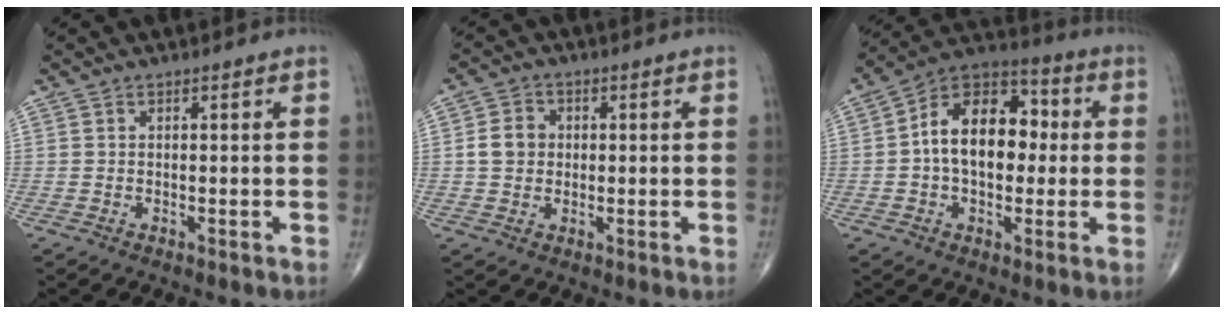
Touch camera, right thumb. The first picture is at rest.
{"total": 4.8, "force": [0.3, 4.1, 2.4], "torque": [-0.032, 0.008, 0.000]}
{"total": 15.5, "force": [0.6, 10.0, 11.8], "torque": [-0.157, 0.037, -0.002]}